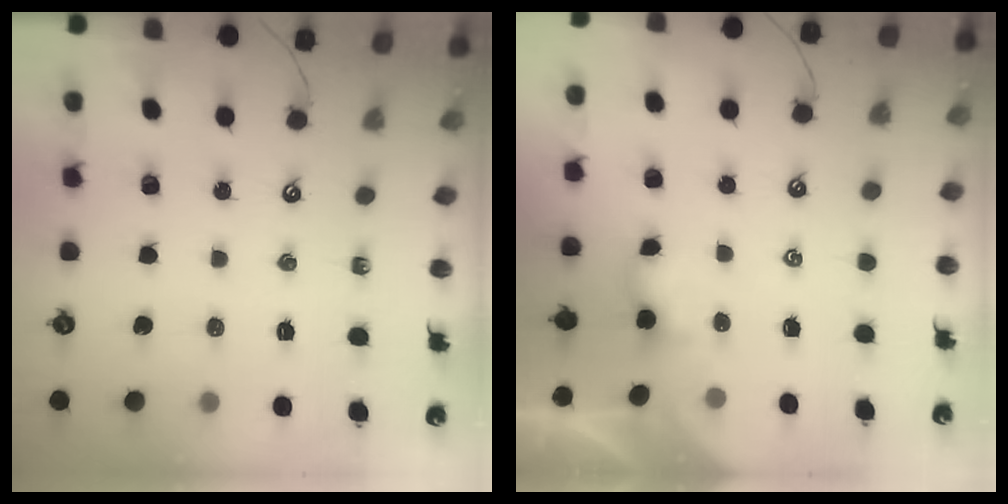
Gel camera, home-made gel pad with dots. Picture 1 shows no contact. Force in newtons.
{"total": 2.4, "press": 2.4, "slide": 0.1}